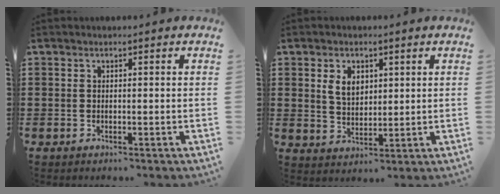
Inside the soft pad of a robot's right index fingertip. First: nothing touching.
{"total": 4.4, "force": [1.6, 3.1, 2.7], "torque": [-0.064, 0.010, 0.029]}